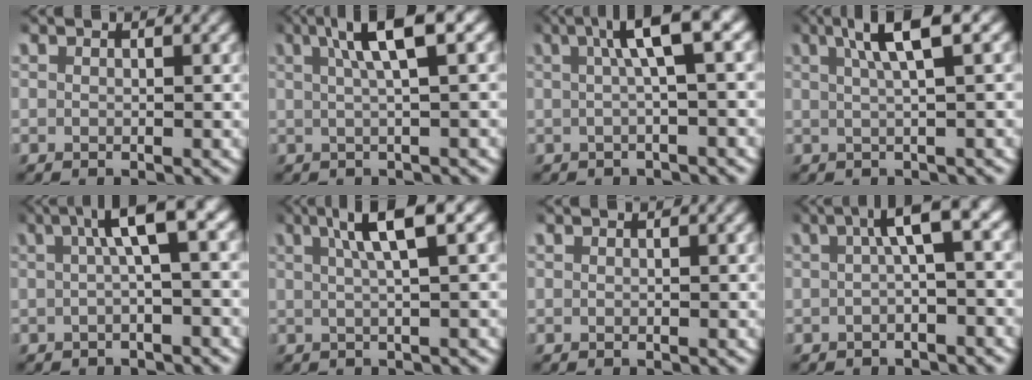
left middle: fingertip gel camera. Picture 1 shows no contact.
{"total": 5.4, "force": [2.3, 1.2, 4.8], "torque": [-0.079, 0.020, 0.026]}
{"total": 4.8, "force": [1.4, 0.9, 4.6], "torque": [-0.067, 0.024, 0.012]}
{"total": 5.0, "force": [2.4, 0.9, 4.3], "torque": [-0.072, 0.018, 0.029]}
{"total": 4.5, "force": [1.0, 0.9, 4.3], "torque": [-0.059, 0.023, 0.005]}
{"total": 5.0, "force": [2.3, 0.9, 4.4], "torque": [-0.073, 0.018, 0.027]}
{"total": 0.0}
{"total": 4.0, "force": [0.5, 0.8, 3.9], "torque": [-0.047, 0.025, -0.002]}